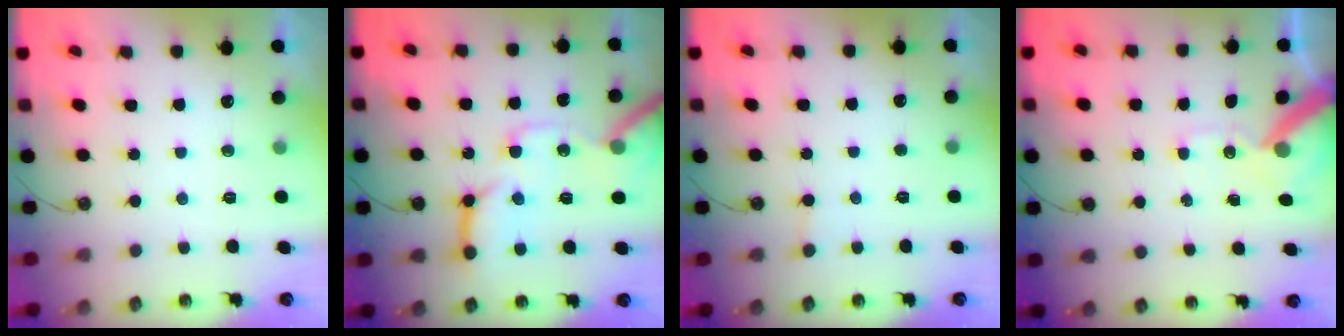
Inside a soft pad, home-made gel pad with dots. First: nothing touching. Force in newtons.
{"total": 18.3, "press": 18.2, "slide": 2.3}
{"total": 1.4, "press": 1.4, "slide": 0.1}
{"total": 11.3, "press": 11.2, "slide": 1.7}